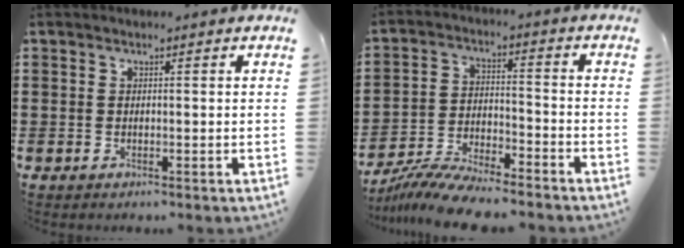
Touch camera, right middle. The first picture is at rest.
{"total": 8.6, "force": [-8.2, 0.6, 2.4], "torque": [-0.052, 0.009, -0.162]}